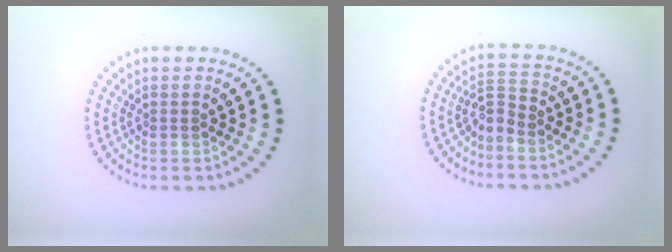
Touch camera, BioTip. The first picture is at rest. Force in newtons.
{"total": 2.0, "press": 1.3, "slide": 1.5}